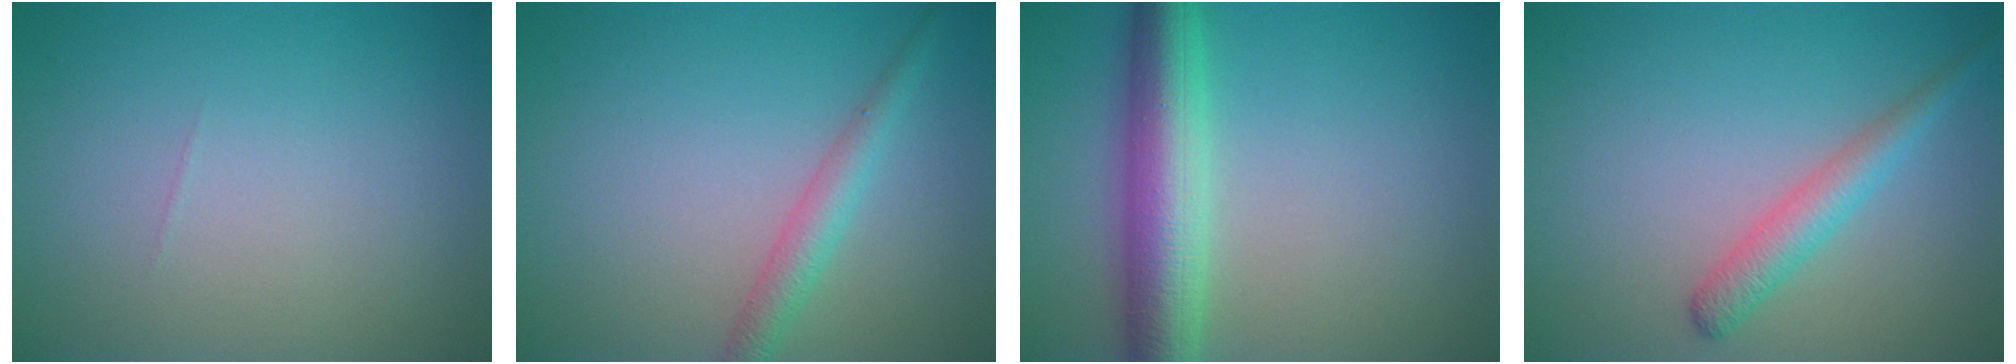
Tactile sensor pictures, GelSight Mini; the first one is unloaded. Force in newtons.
{"total": 2.4, "press": 2.4, "slide": 0.1}
{"total": 6.7, "press": 6.7, "slide": 0.2}
{"total": 2.7, "press": 2.7, "slide": 0.1}